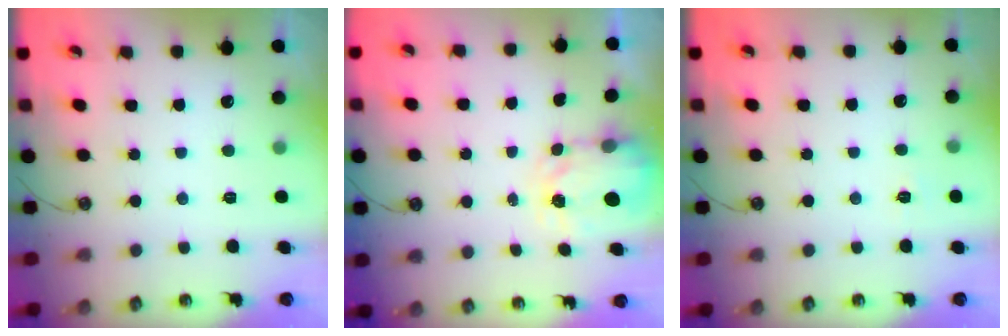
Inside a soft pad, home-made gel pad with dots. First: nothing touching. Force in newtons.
{"total": 3.6, "press": 3.5, "slide": 0.5}
{"total": 2.7, "press": 2.7, "slide": 0.4}